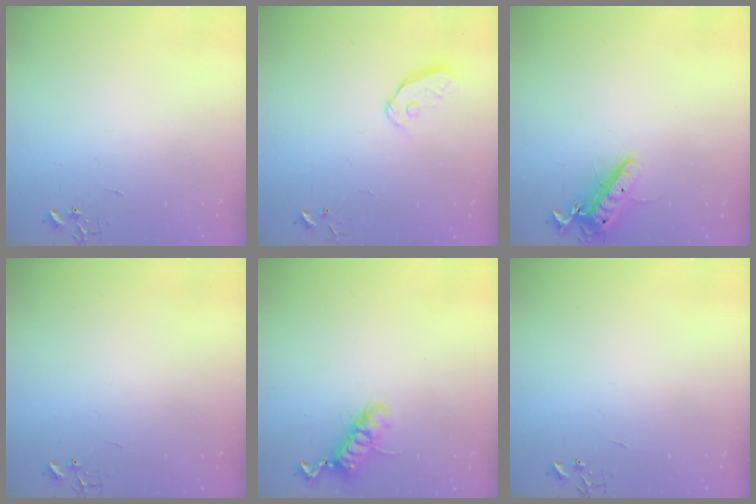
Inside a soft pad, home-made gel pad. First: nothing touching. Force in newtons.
{"total": 4.4, "press": 4.4, "slide": 0.5}
{"total": 12.5, "press": 12.5, "slide": 1.1}
{"total": 6.4, "press": 6.4, "slide": 0.6}
{"total": 11.8, "press": 11.8, "slide": 1.2}
{"total": 0.0}